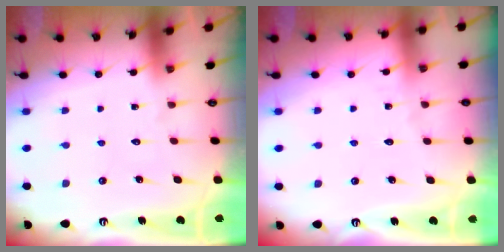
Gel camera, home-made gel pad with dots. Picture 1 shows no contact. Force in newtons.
{"total": 2.7, "press": 2.7, "slide": 0.3}